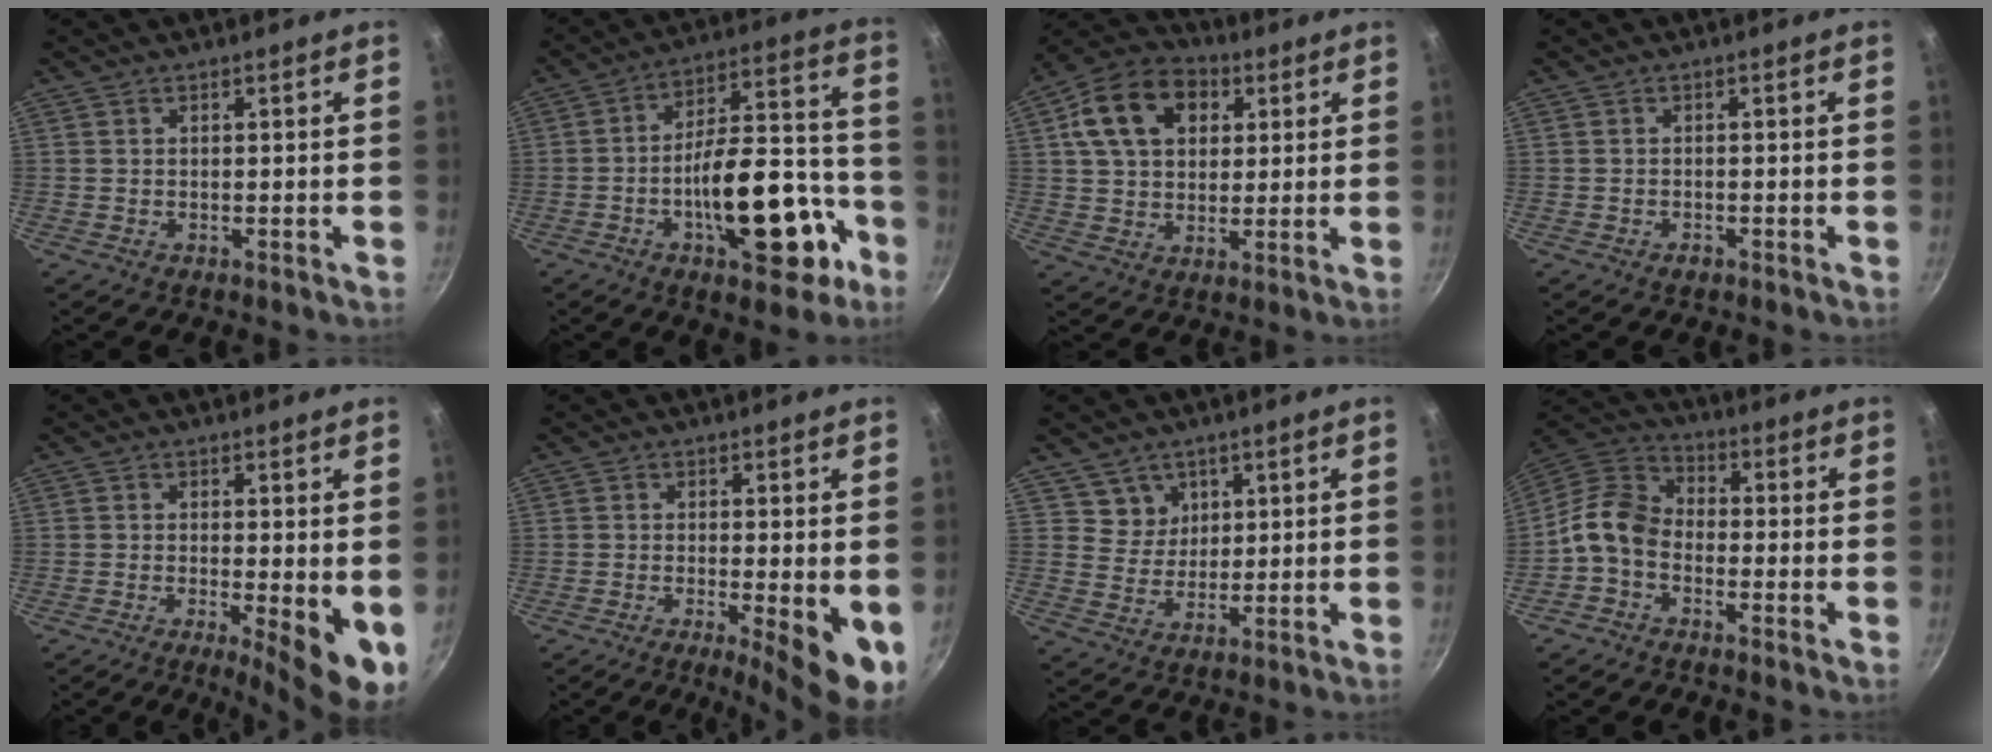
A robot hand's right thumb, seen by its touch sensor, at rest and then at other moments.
{"total": 20.9, "force": [-8.1, 9.3, 16.8], "torque": [-0.208, 0.071, -0.115]}
{"total": 15.7, "force": [5.2, 11.2, 9.6], "torque": [-0.145, 0.011, 0.075]}
{"total": 1.0, "force": [-0.7, 0.5, 0.5], "torque": [-0.011, 0.006, -0.012]}
{"total": 8.5, "force": [-1.5, 2.0, 8.2], "torque": [-0.102, -0.010, -0.016]}
{"total": 9.1, "force": [-2.3, 2.1, 8.6], "torque": [-0.110, -0.008, -0.029]}
{"total": 4.9, "force": [2.5, 4.2, 0.8], "torque": [0.016, -0.011, 0.045]}
{"total": 8.7, "force": [-2.9, 6.2, 5.5], "torque": [-0.099, 0.046, -0.080]}